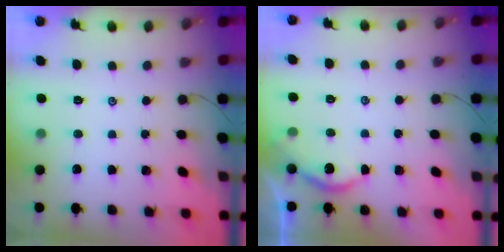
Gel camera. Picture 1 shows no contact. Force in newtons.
{"total": 5.5, "press": 5.5, "slide": 0.4}